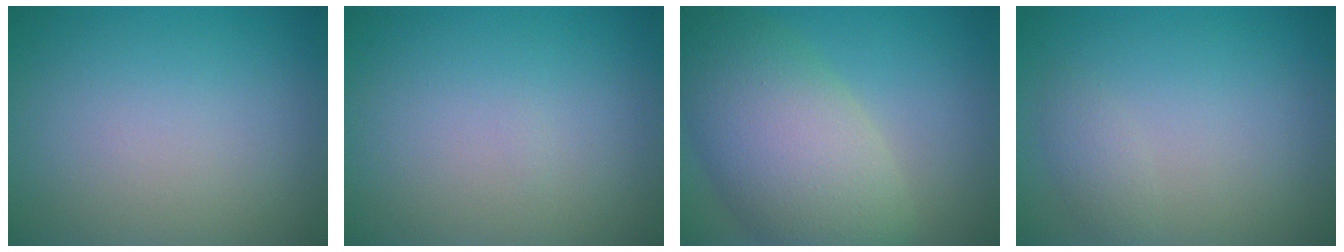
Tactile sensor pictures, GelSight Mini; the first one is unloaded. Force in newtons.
{"total": 0.0}
{"total": 9.8, "press": 9.8, "slide": 0.3}
{"total": 1.2, "press": 1.2, "slide": 0.1}